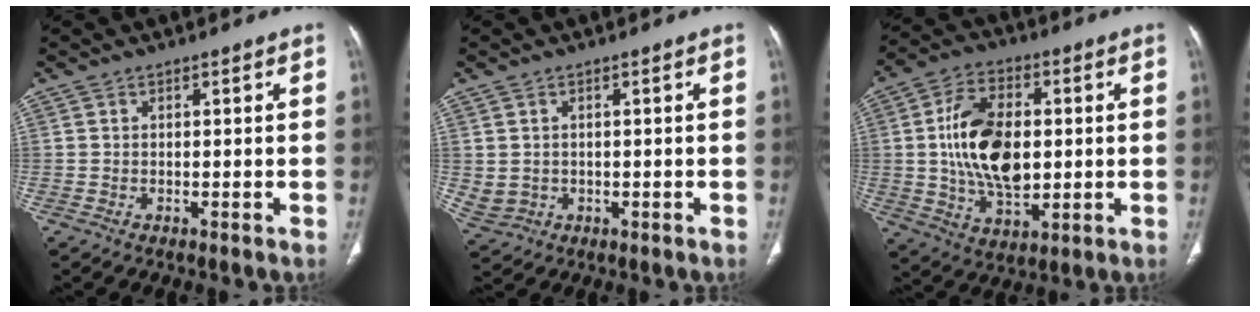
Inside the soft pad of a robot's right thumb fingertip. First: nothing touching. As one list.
[{"total": 3.6, "force": [0.1, 3.2, 1.8], "torque": [-0.037, 0.003, 0.019]}, {"total": 16.4, "force": [1.0, 9.8, 13.1], "torque": [-0.217, 0.001, 0.021]}]